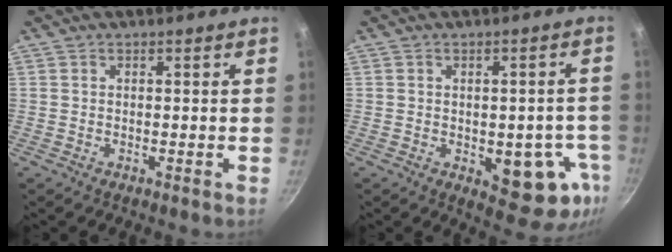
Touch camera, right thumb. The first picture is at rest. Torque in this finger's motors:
{"motor_torque": [1.27, 1.06, -0.04, -0.02, 0.20]}